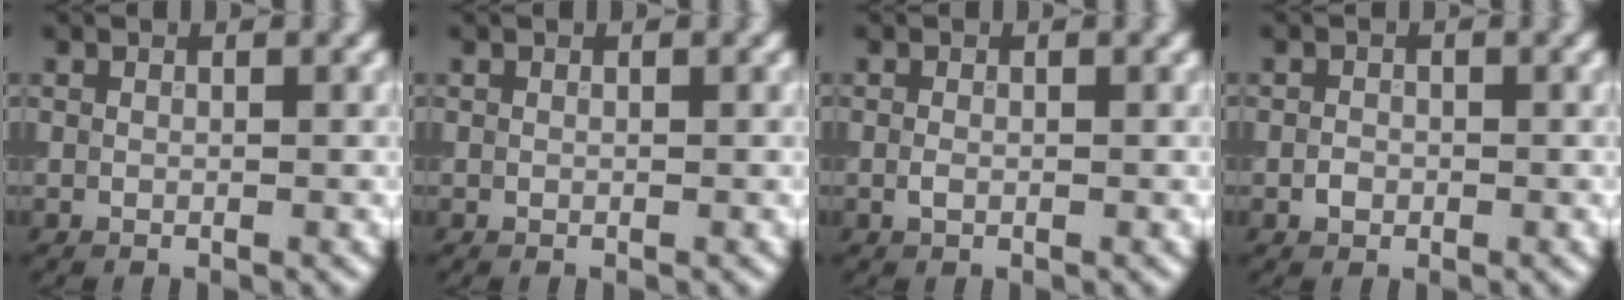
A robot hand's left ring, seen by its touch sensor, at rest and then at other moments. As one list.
[{"total": 0.0}, {"total": 0.8, "force": [-0.1, 0.5, 0.6], "torque": [-0.016, -0.001, -0.003]}, {"total": 1.0, "force": [-0.3, 0.8, 0.5], "torque": [-0.007, 0.000, -0.008]}]